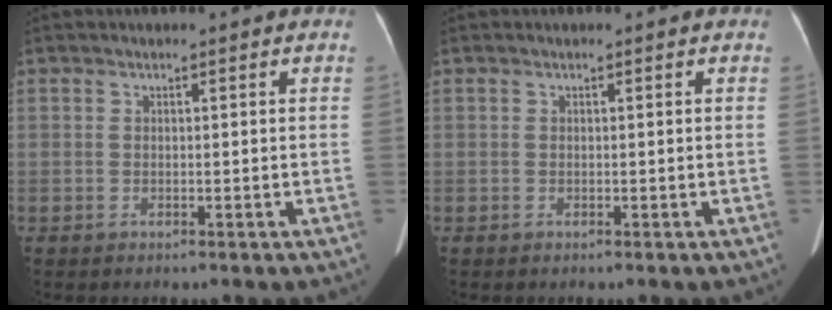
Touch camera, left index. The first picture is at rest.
{"total": 0.0}